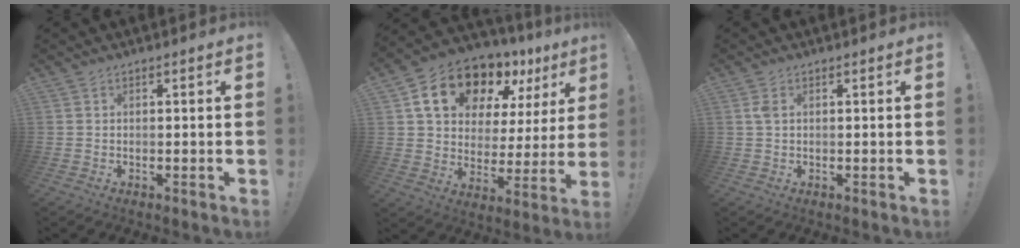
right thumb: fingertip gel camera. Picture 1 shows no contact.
{"total": 17.6, "force": [11.6, 9.8, 8.9], "torque": [-0.136, -0.072, 0.212]}
{"total": 1.7, "force": [0.5, 0.9, 1.4], "torque": [-0.027, 0.003, 0.008]}